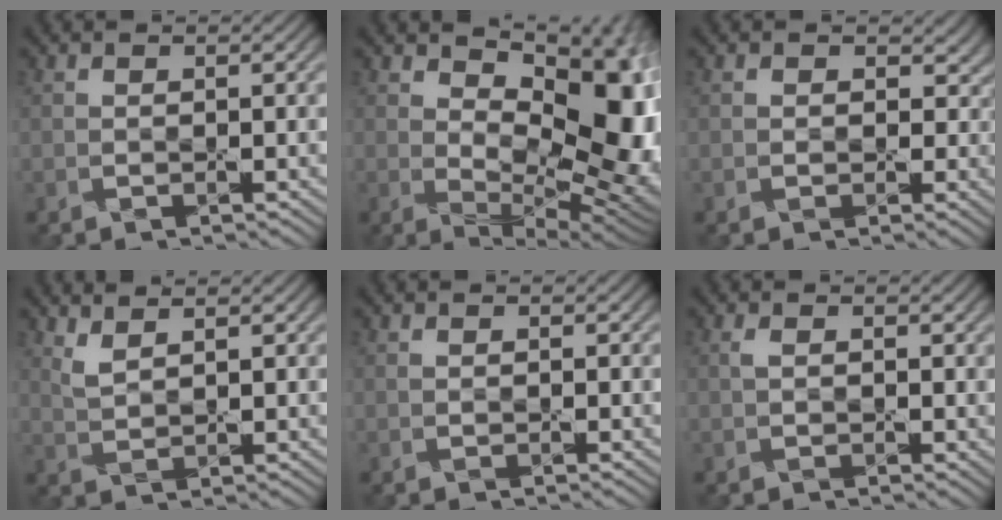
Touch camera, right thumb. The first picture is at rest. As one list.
[{"total": 16.0, "force": [3.1, 8.7, 13.1], "torque": [-0.174, -0.012, 0.067]}, {"total": 3.1, "force": [0.6, 2.7, 1.5], "torque": [-0.016, -0.003, 0.004]}, {"total": 3.1, "force": [2.4, 0.9, 1.8], "torque": [-0.048, -0.003, 0.055]}, {"total": 0.7, "force": [0.4, 0.5, 0.4], "torque": [-0.009, -0.002, 0.009]}, {"total": 1.9, "force": [0.7, 1.1, 1.4], "torque": [-0.029, 0.000, 0.014]}]